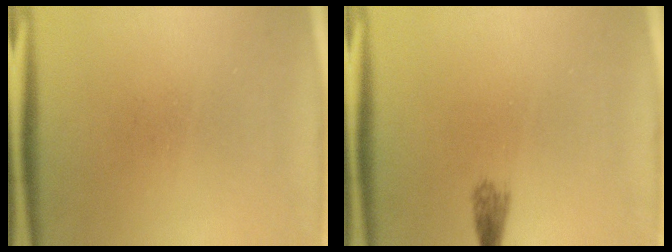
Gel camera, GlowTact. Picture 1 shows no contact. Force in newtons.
{"total": 1.7}